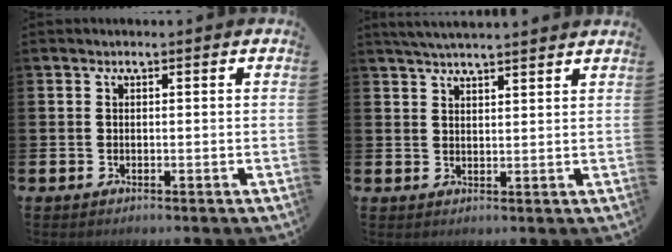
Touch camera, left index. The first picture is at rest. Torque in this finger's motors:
{"motor_torque": [0.28, -0.46, 0.61, 0.13]}